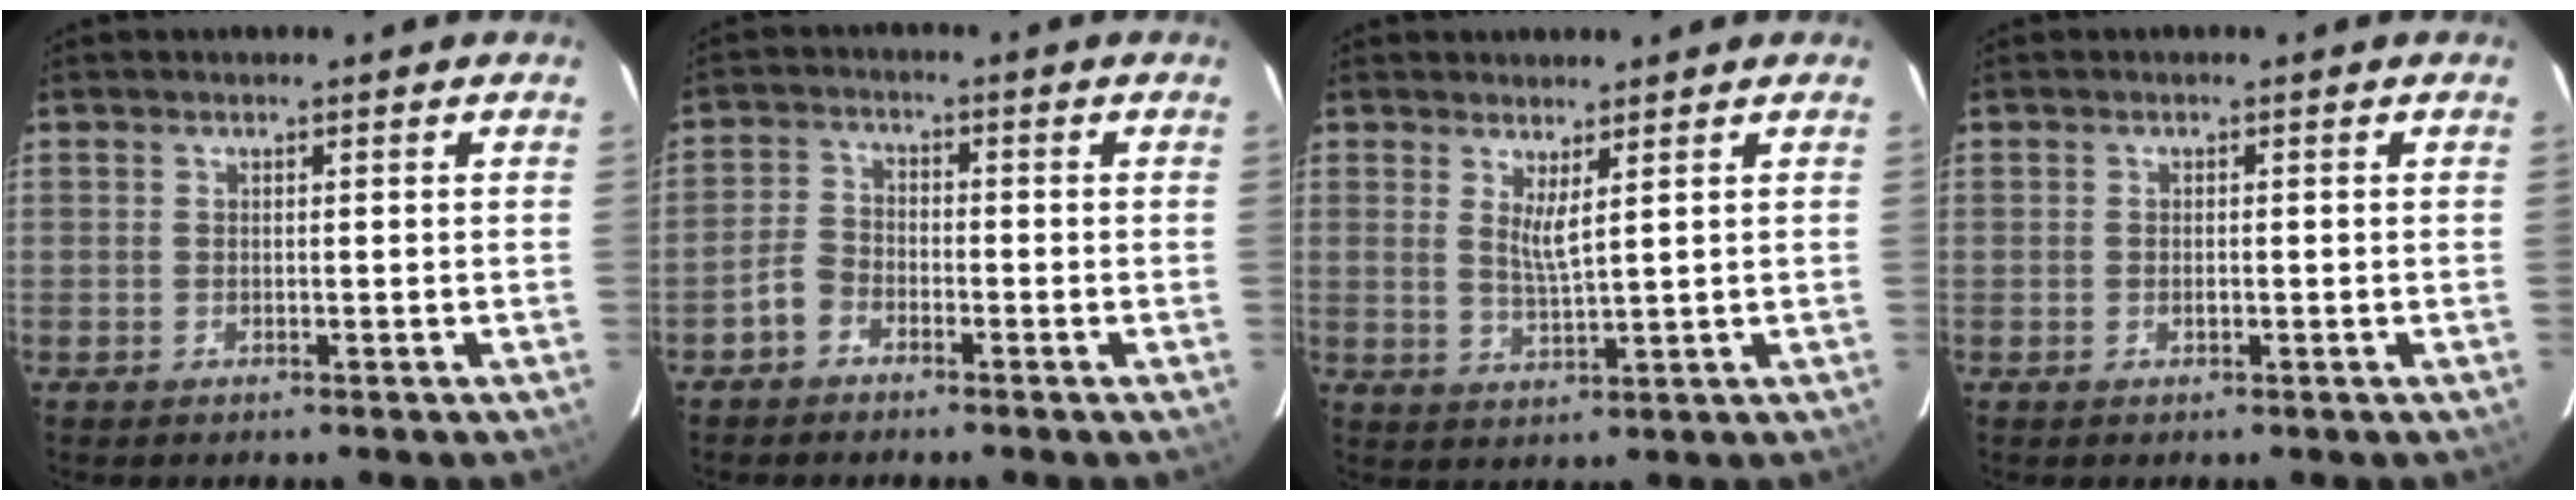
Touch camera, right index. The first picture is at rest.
{"total": 3.5, "force": [-2.3, 2.2, 1.3], "torque": [-0.034, 0.014, -0.044]}
{"total": 3.6, "force": [2.1, 0.4, 2.9], "torque": [-0.053, -0.012, 0.036]}
{"total": 0.7, "force": [-0.2, 0.5, 0.5], "torque": [-0.007, 0.000, -0.002]}